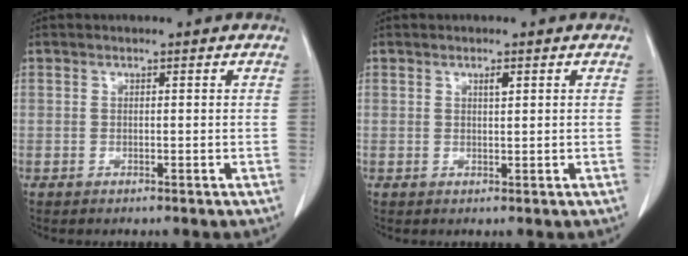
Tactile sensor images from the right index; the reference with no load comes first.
{"total": 1.3, "force": [0.8, 0.2, 1.0], "torque": [-0.016, -0.004, 0.011]}